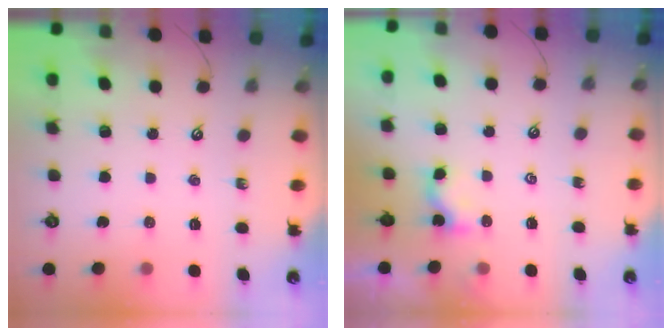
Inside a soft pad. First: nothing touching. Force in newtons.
{"total": 2.2, "press": 2.1, "slide": 0.5}